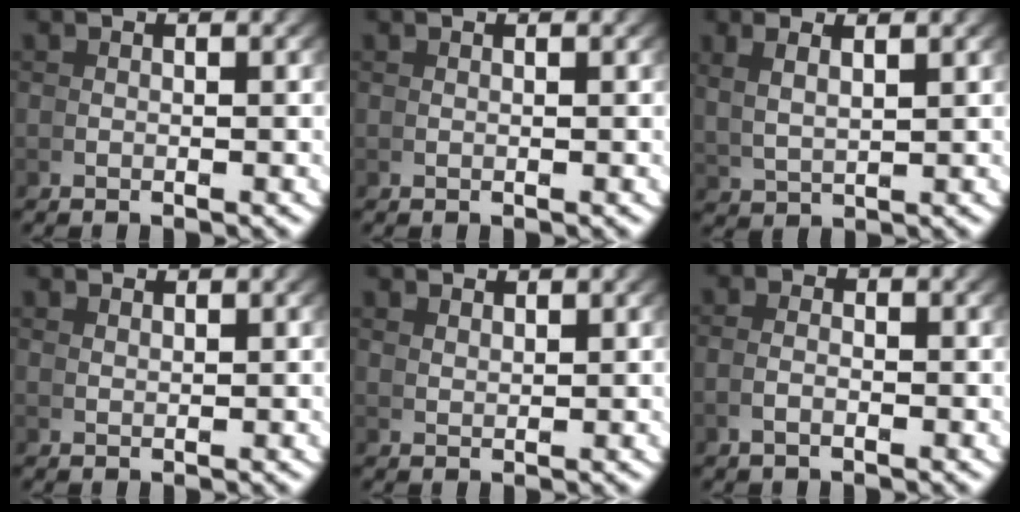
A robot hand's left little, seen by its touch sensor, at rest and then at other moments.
{"total": 0.6, "force": [0.4, -0.5, -0.1], "torque": [0.005, 0.001, 0.008]}
{"total": 2.7, "force": [2.0, 0.5, 1.7], "torque": [-0.030, 0.004, 0.047]}
{"total": 1.9, "force": [1.4, -1.2, -0.2], "torque": [0.017, 0.001, 0.035]}
{"total": 2.2, "force": [2.0, -1.0, -0.1], "torque": [0.012, 0.001, 0.046]}
{"total": 0.8, "force": [-0.5, -0.2, 0.6], "torque": [-0.015, -0.005, -0.006]}